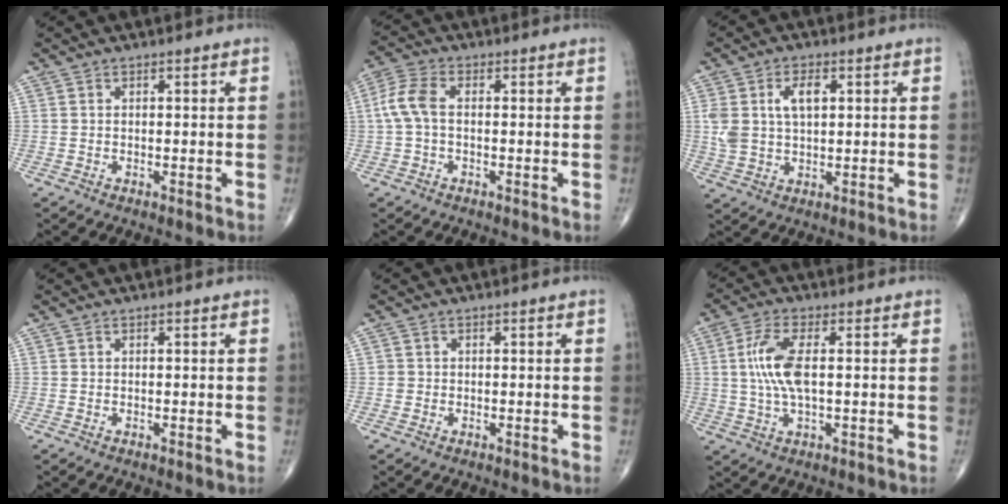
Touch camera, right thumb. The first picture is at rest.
{"total": 6.0, "force": [0.1, 3.4, 4.9], "torque": [-0.121, 0.019, -0.004]}
{"total": 7.8, "force": [2.0, 4.5, 6.1], "torque": [-0.119, 0.005, 0.042]}
{"total": 0.0}
{"total": 0.8, "force": [-0.1, 0.8, 0.0], "torque": [0.003, 0.004, -0.003]}
{"total": 8.1, "force": [0.7, 2.9, 7.6], "torque": [-0.177, 0.004, 0.014]}